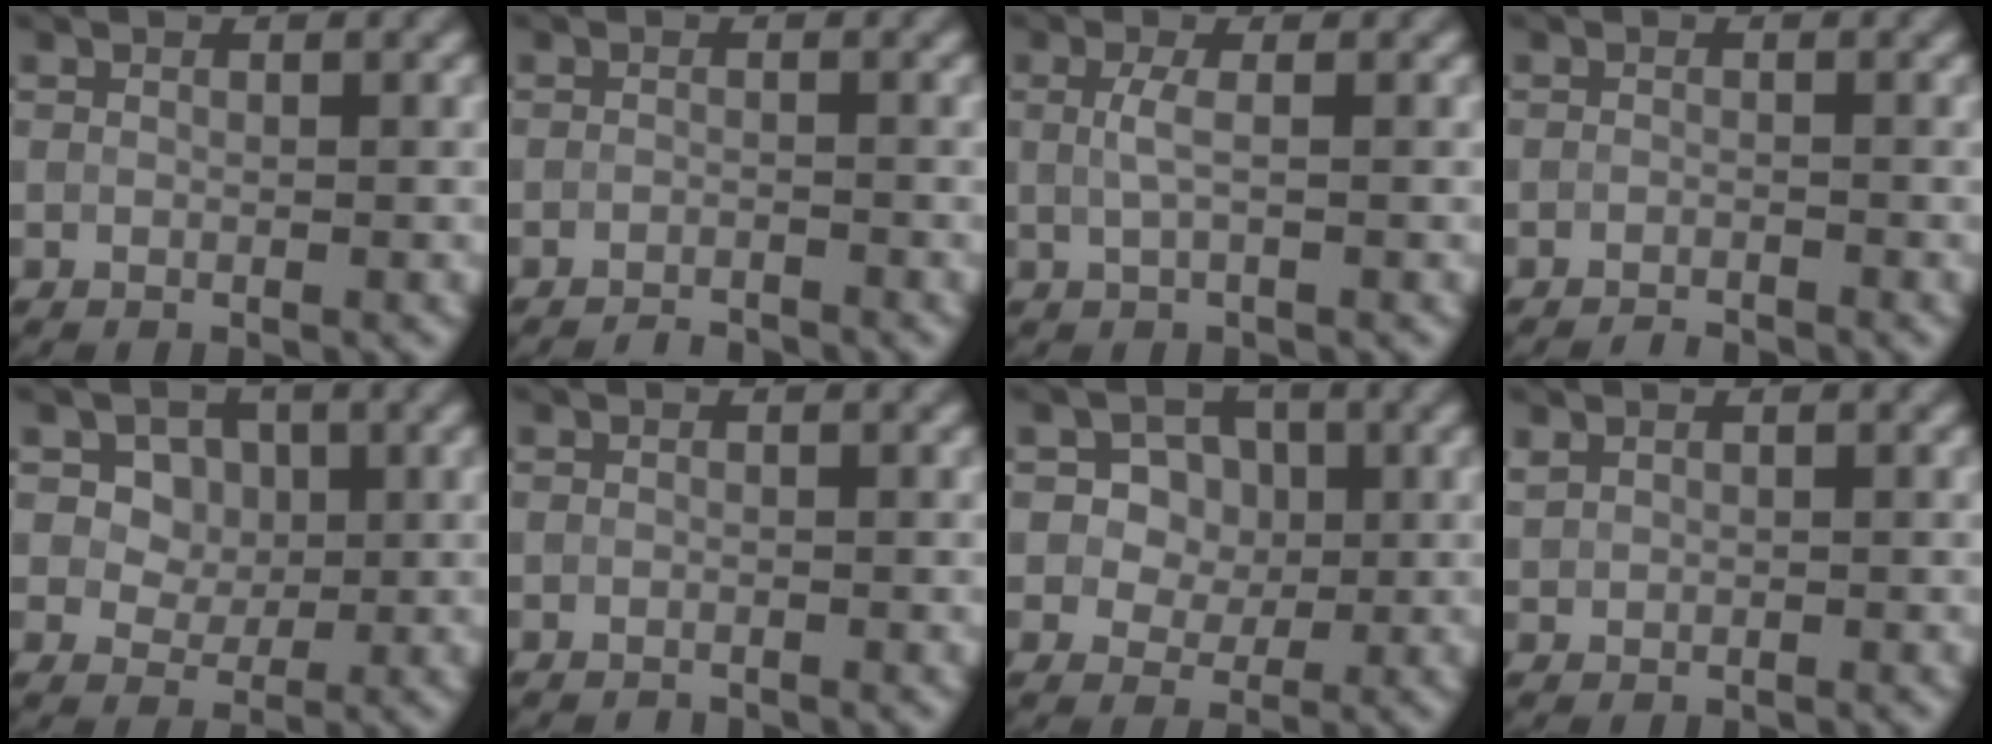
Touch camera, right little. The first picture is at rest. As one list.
[{"total": 1.5, "force": [-1.5, 0.2, 0.4], "torque": [0.002, -0.001, -0.028]}, {"total": 1.6, "force": [0.1, 0.4, 1.6], "torque": [-0.036, 0.002, 0.003]}, {"total": 1.2, "force": [-1.2, 0.1, 0.3], "torque": [0.000, -0.002, -0.024]}, {"total": 3.7, "force": [1.3, 3.0, 1.8], "torque": [-0.037, -0.008, 0.026]}, {"total": 0.5, "force": [-0.5, 0.0, 0.0], "torque": [0.003, 0.000, -0.011]}, {"total": 4.4, "force": [1.2, 3.7, 2.2], "torque": [-0.040, 0.003, 0.013]}, {"total": 0.7, "force": [0.6, 0.2, 0.2], "torque": [-0.007, 0.003, 0.016]}]